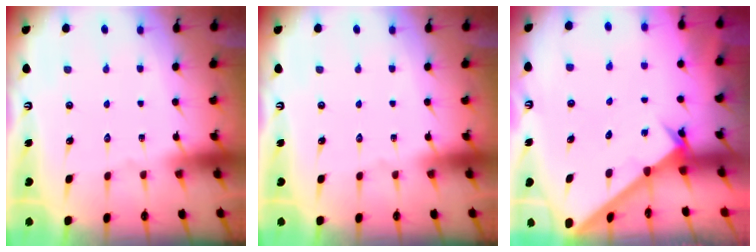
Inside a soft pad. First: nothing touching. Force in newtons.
{"total": 0.0}
{"total": 1.8, "press": 1.8, "slide": 0.2}